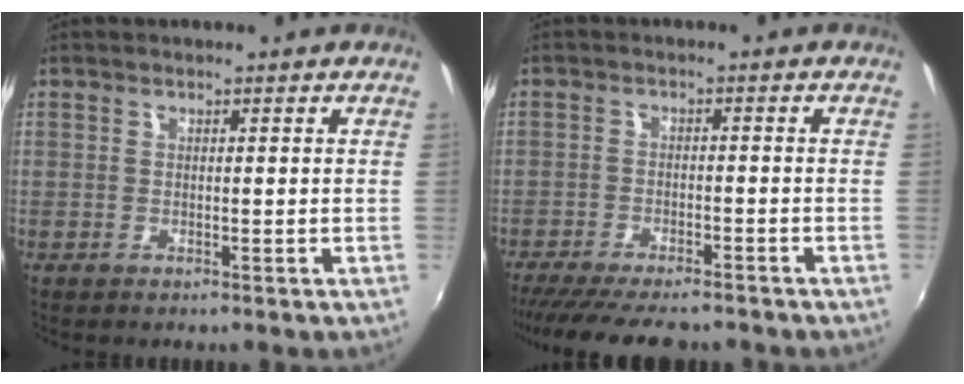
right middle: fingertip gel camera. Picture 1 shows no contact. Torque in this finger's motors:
{"motor_torque": [1.06, -1.08, 0.14, 0.07]}